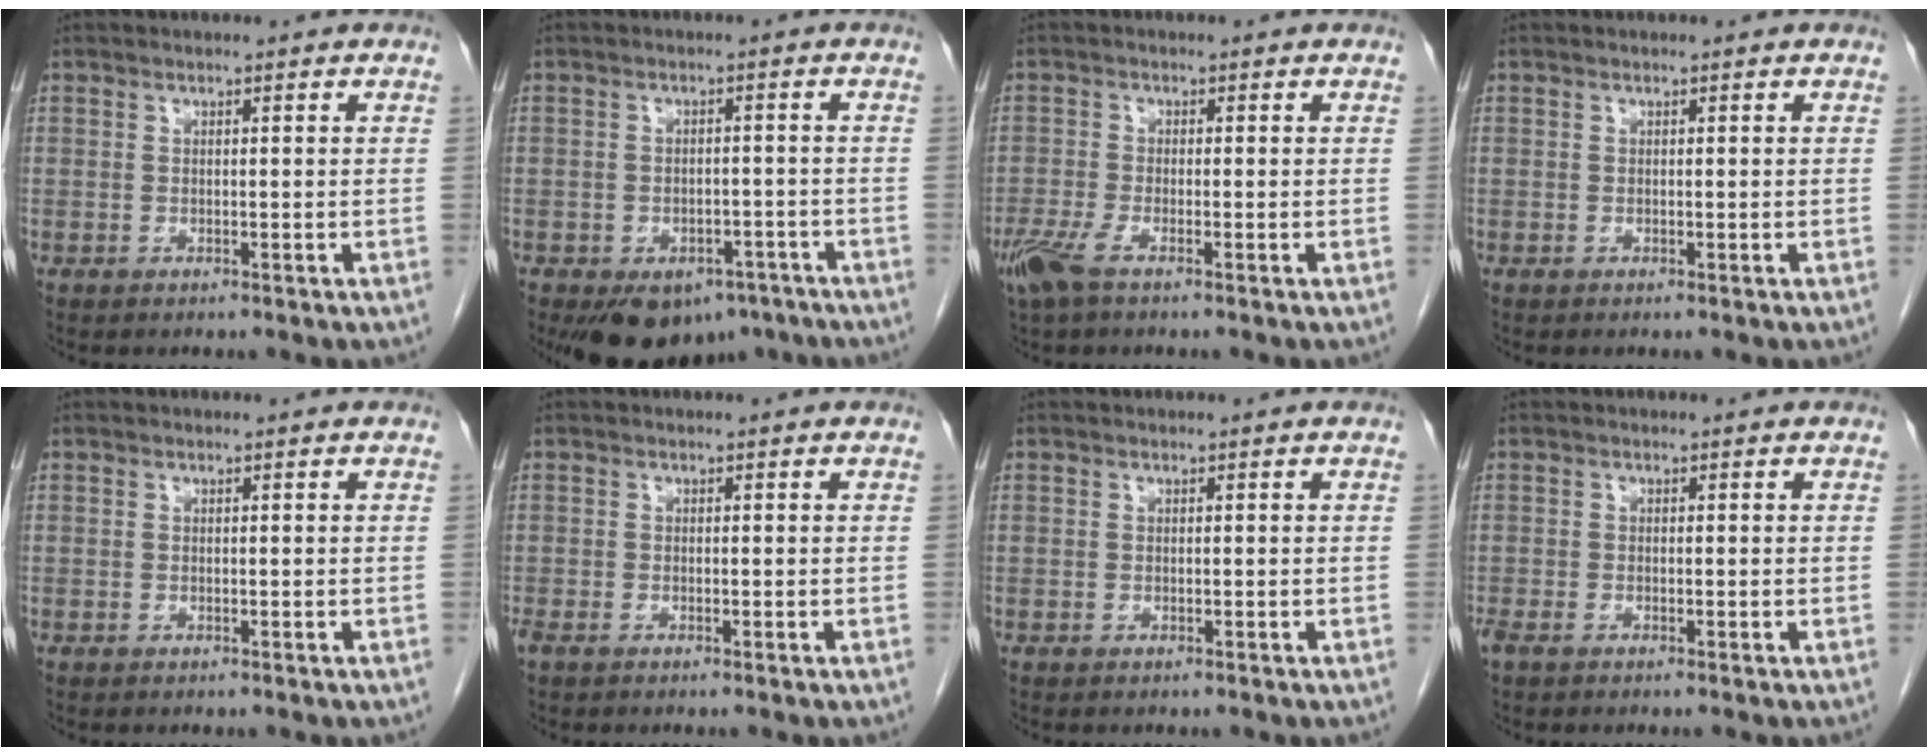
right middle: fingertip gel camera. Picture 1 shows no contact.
{"total": 10.2, "force": [-6.8, 6.1, 4.6], "torque": [-0.066, 0.006, -0.092]}
{"total": 3.8, "force": [-2.4, 0.8, 2.8], "torque": [-0.065, -0.009, -0.051]}
{"total": 0.0}
{"total": 0.0}
{"total": 1.4, "force": [-1.0, 0.6, 0.7], "torque": [-0.018, -0.004, -0.016]}
{"total": 0.0}
{"total": 1.8, "force": [-1.3, 0.7, 1.0], "torque": [-0.024, -0.004, -0.021]}